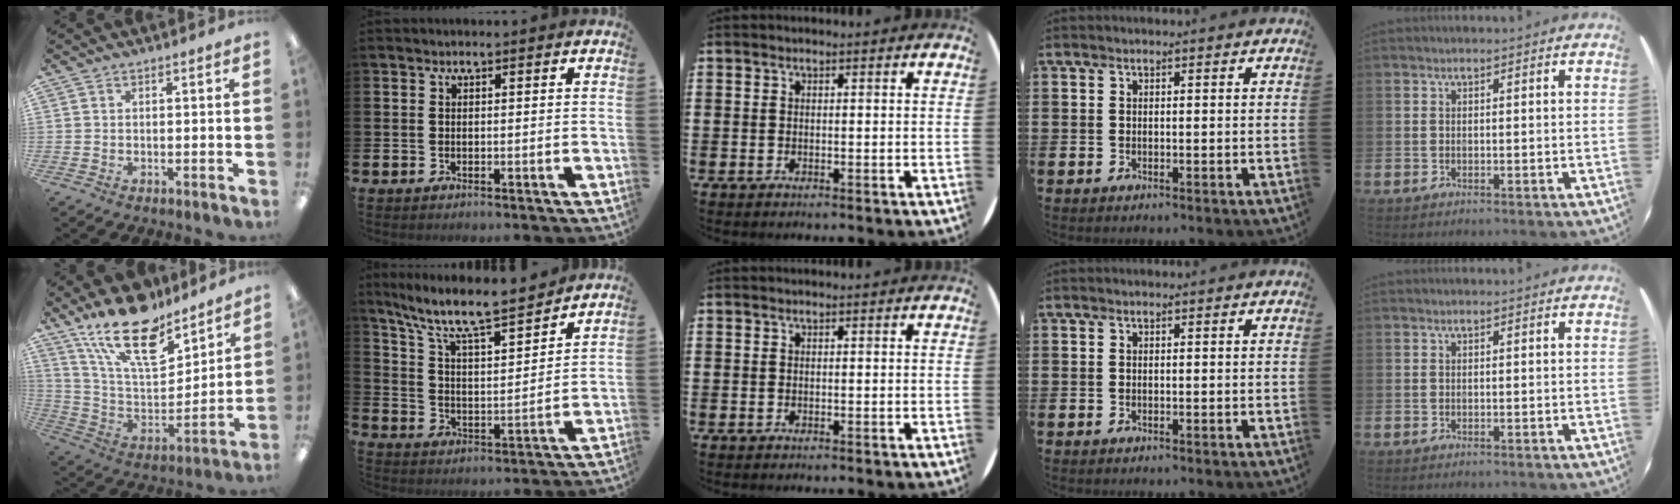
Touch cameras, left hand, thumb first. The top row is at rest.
{"thumb": {"total": 20.3, "force": [14.5, 8.1, 11.6], "torque": [-0.213, -0.083, 0.258]}, "index": {"total": 9.0, "force": [8.0, 1.1, 4.0], "torque": [-0.105, -0.058, 0.134]}}